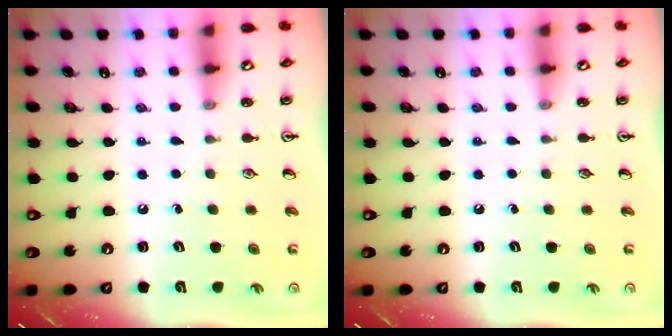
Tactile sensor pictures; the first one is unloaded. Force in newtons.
{"total": 0.0}